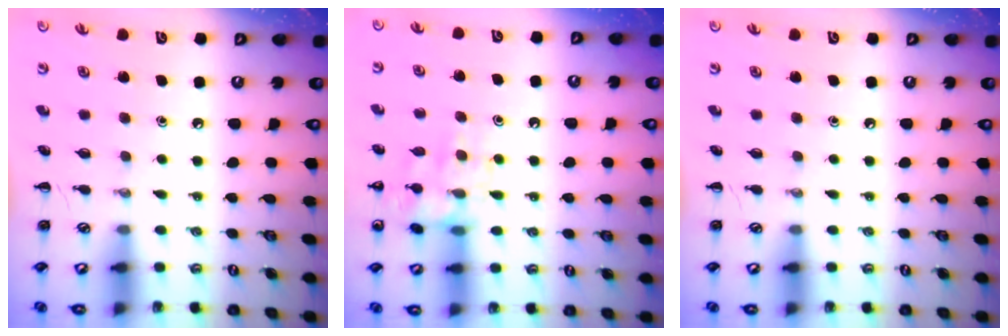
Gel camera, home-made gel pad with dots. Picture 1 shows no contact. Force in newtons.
{"total": 13.3, "press": 13.2, "slide": 1.8}
{"total": 0.0}